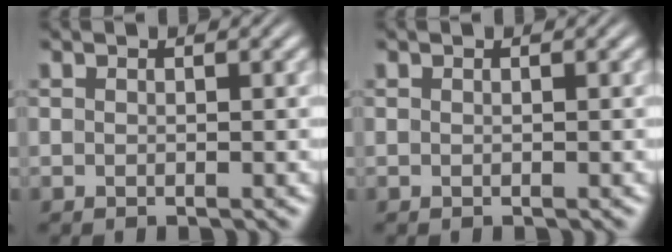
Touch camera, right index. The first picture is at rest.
{"total": 0.0}